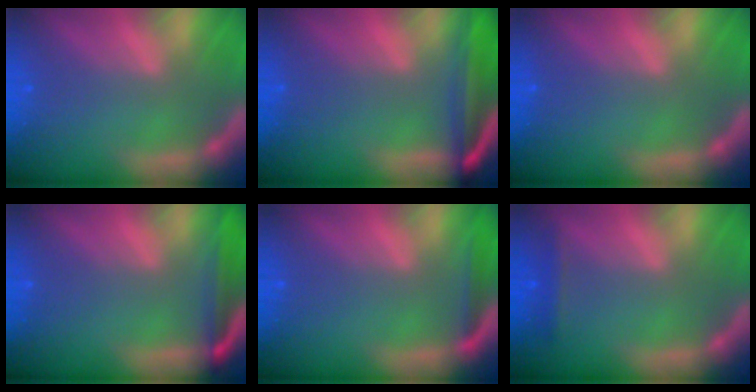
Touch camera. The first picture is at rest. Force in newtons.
{"total": 8.0}
{"total": 0.0}
{"total": 5.0}
{"total": 1.9}
{"total": 1.4}